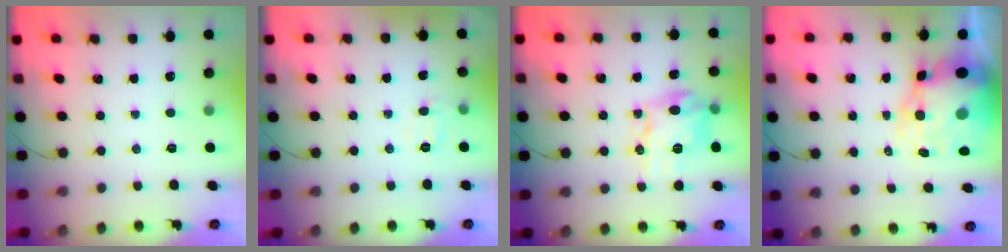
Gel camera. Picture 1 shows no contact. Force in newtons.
{"total": 5.9, "press": 5.8, "slide": 1.4}
{"total": 12.5, "press": 12.4, "slide": 1.6}
{"total": 15.2, "press": 14.7, "slide": 4.0}